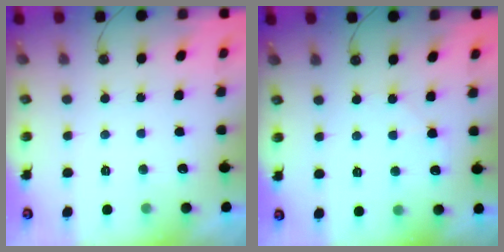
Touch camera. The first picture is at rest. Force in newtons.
{"total": 4.8, "press": 4.7, "slide": 0.7}